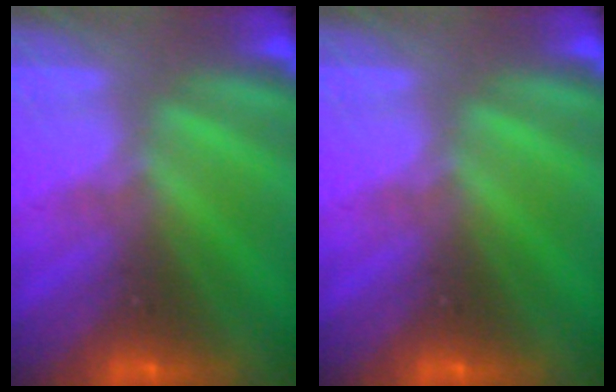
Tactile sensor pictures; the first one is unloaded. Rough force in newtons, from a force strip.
{"total": 0.0}